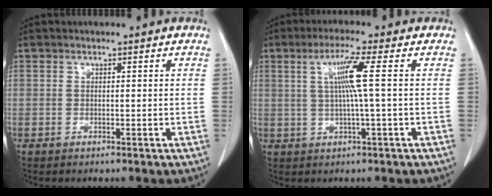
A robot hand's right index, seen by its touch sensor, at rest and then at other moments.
{"total": 5.9, "force": [1.0, -1.1, 5.7], "torque": [-0.109, 0.005, 0.023]}